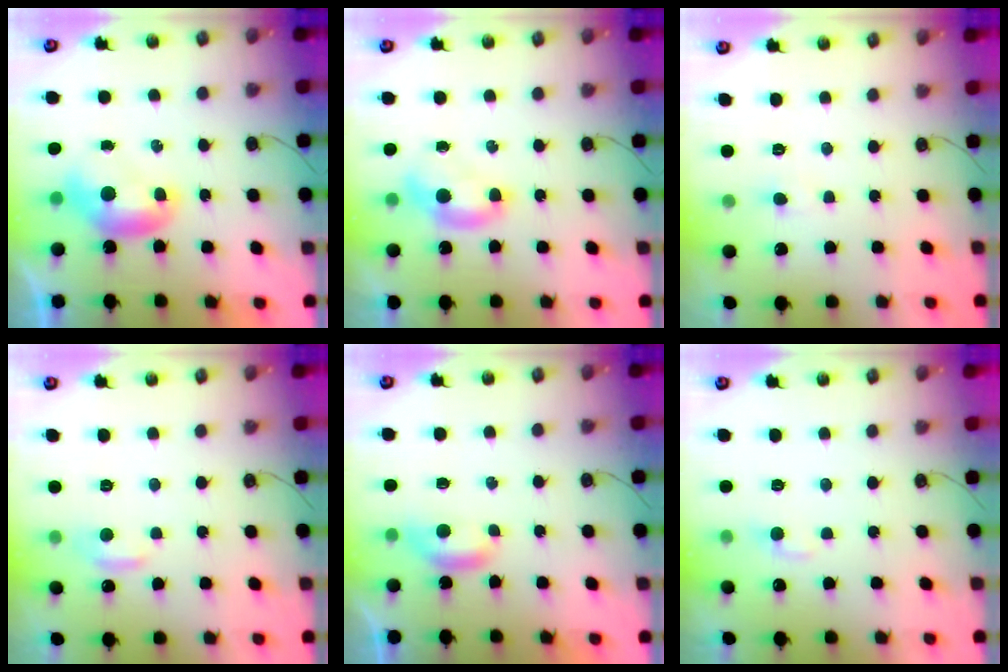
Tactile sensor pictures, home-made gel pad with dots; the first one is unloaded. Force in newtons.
{"total": 1.2, "press": 1.1, "slide": 0.5}
{"total": 0.6, "press": 0.5, "slide": 0.3}
{"total": 0.8, "press": 0.1, "slide": 0.8}
{"total": 2.5, "press": 2.5, "slide": 0.4}
{"total": 2.5, "press": 2.5, "slide": 0.6}